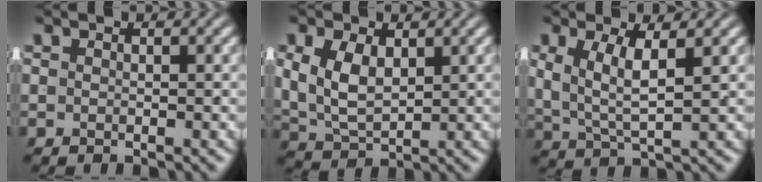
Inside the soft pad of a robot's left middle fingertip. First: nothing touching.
{"total": 5.7, "force": [0.4, 4.3, 3.8], "torque": [-0.094, -0.023, 0.023]}
{"total": 3.7, "force": [0.8, 1.6, 3.3], "torque": [-0.067, -0.019, 0.027]}